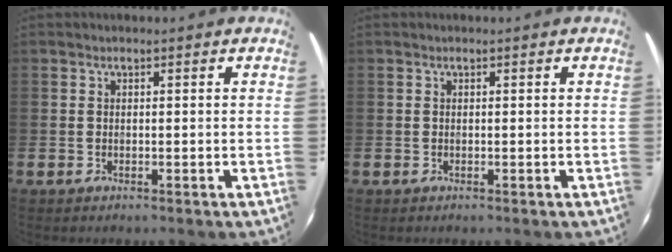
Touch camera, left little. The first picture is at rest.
{"total": 0.0}